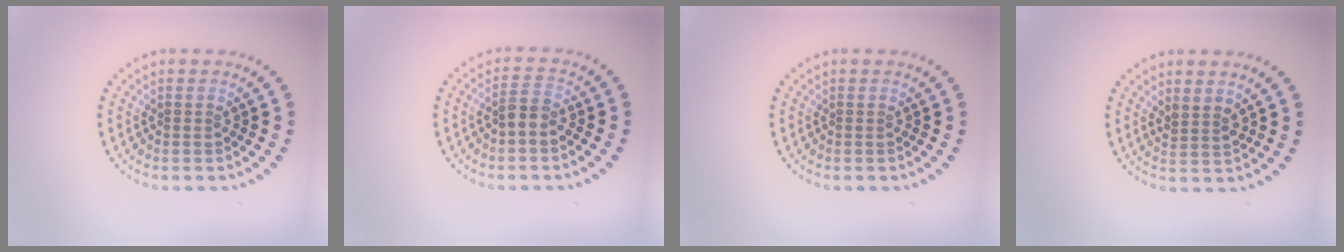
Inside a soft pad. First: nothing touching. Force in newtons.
{"total": 1.8, "press": 1.6, "slide": 0.8}
{"total": 0.0}
{"total": 1.6, "press": 1.3, "slide": 0.9}